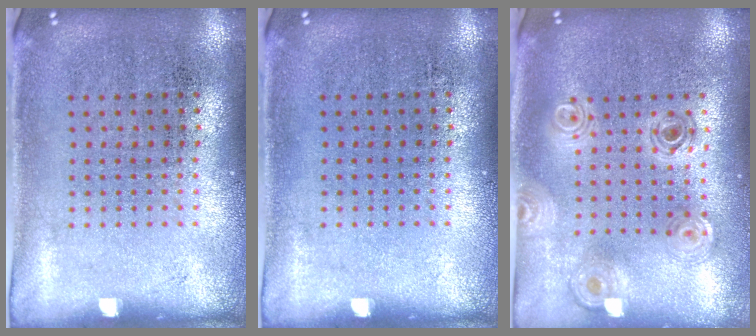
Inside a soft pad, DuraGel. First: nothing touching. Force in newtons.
{"total": 0.0}
{"total": 0.9, "press": 0.9, "slide": 0.2}